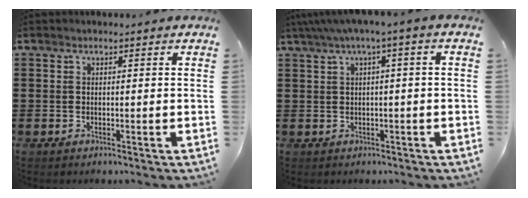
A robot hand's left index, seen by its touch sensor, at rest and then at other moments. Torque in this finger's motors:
{"motor_torque": [2.14, 0.00, 0.62, 0.21]}